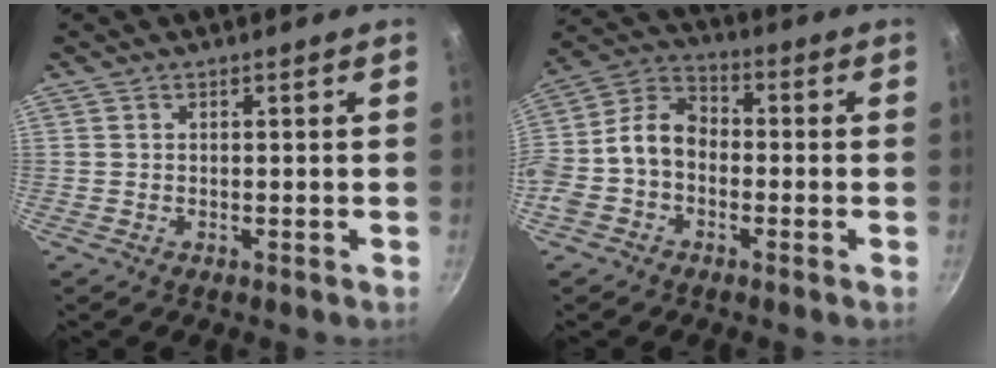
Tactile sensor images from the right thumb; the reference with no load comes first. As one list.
[{"total": 10.3, "force": [-1.9, 7.6, 6.7], "torque": [-0.104, 0.047, -0.058]}]